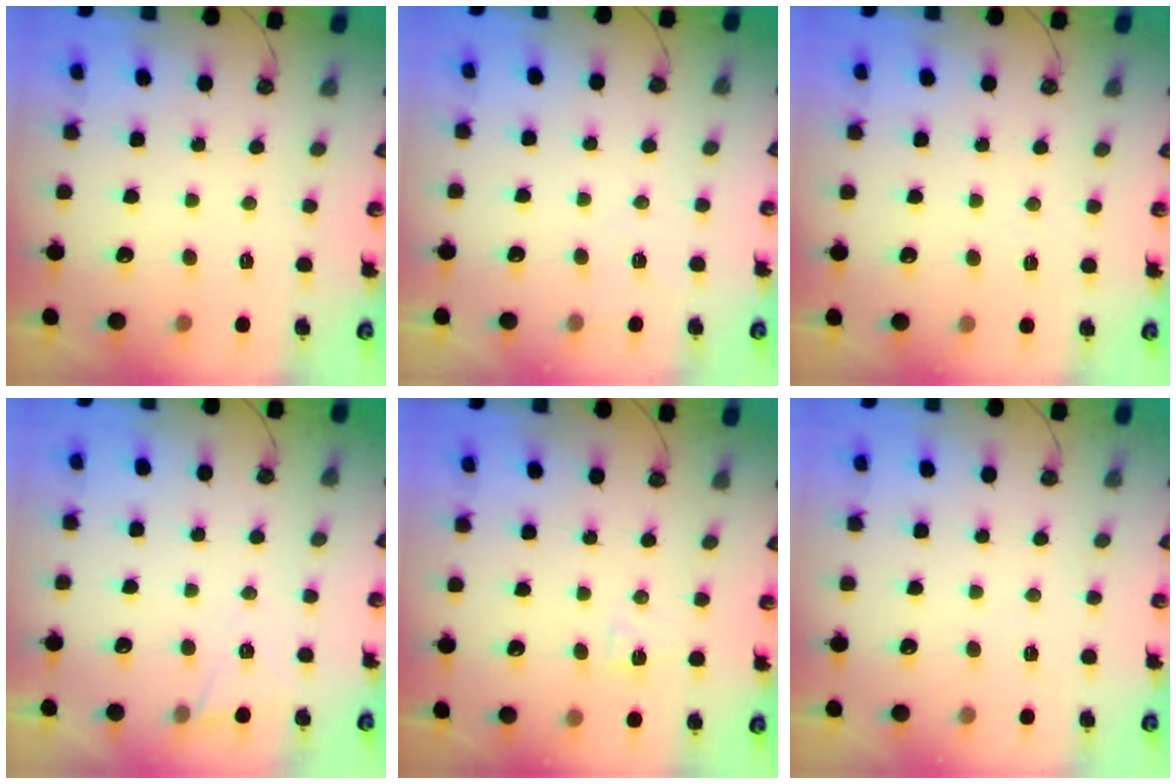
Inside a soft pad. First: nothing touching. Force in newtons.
{"total": 5.4, "press": 3.2, "slide": 4.3}
{"total": 5.3, "press": 3.1, "slide": 4.3}
{"total": 5.6, "press": 3.5, "slide": 4.4}
{"total": 4.9, "press": 4.5, "slide": 2.0}
{"total": 4.9, "press": 2.7, "slide": 4.1}